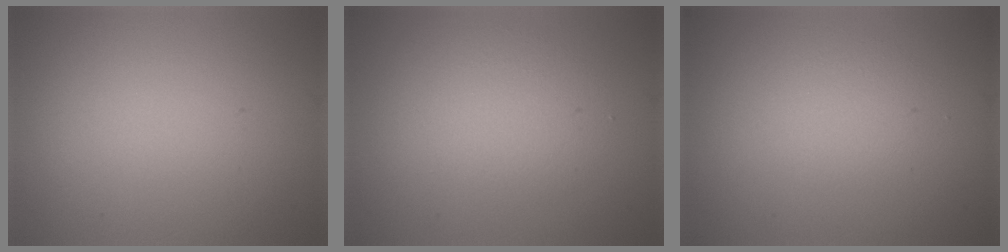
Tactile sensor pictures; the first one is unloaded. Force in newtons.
{"total": 2.7, "press": 2.7, "slide": 0.2}
{"total": 1.7, "press": 1.7, "slide": 0.0}